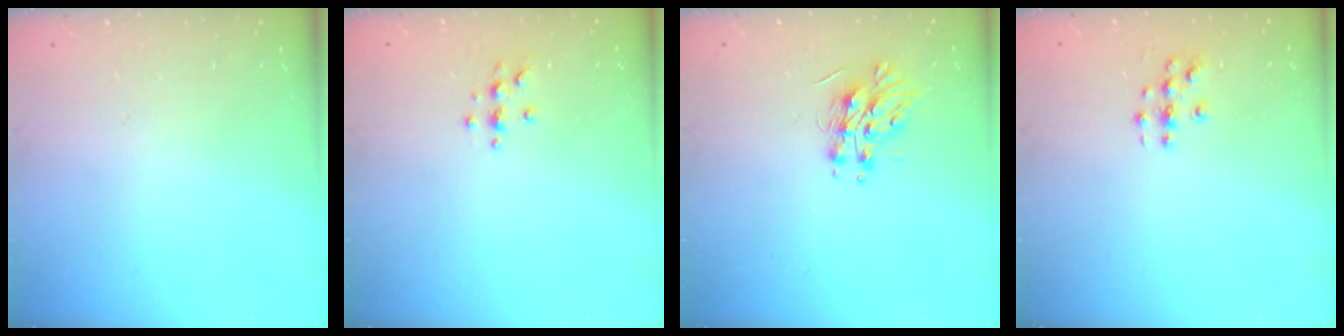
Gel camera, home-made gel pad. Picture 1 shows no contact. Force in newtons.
{"total": 3.3, "press": 3.3, "slide": 0.4}
{"total": 11.1, "press": 11.1, "slide": 0.2}
{"total": 3.1, "press": 3.1, "slide": 0.2}